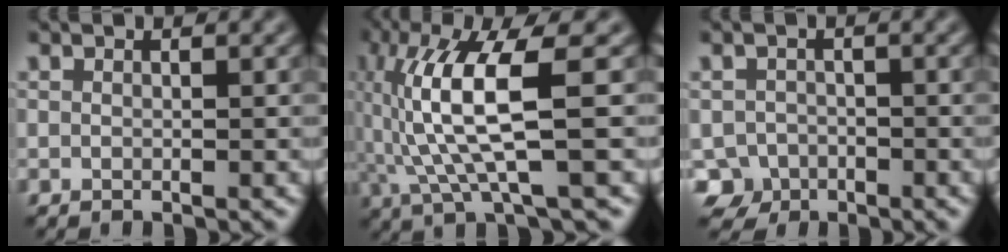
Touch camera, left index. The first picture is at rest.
{"total": 8.6, "force": [0.4, 1.8, 8.4], "torque": [-0.177, 0.001, 0.015]}
{"total": 3.6, "force": [-2.2, 2.9, 0.5], "torque": [0.007, 0.001, -0.040]}